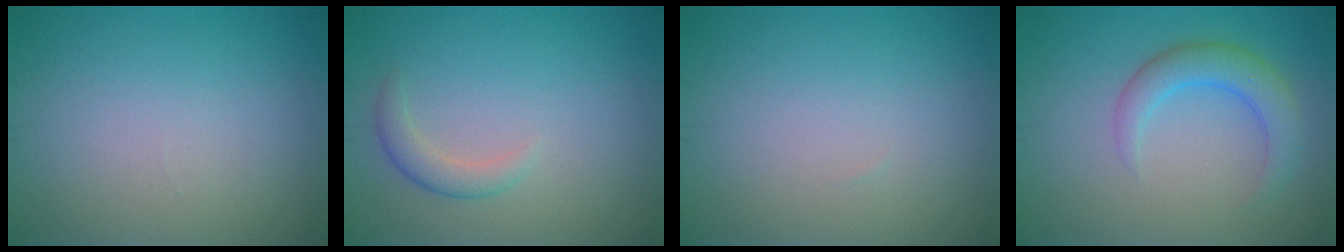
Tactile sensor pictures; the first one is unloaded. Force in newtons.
{"total": 1.9, "press": 1.9, "slide": 0.2}
{"total": 0.0}
{"total": 3.6, "press": 3.6, "slide": 0.2}